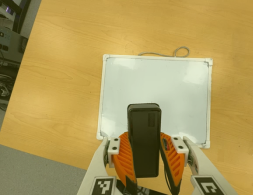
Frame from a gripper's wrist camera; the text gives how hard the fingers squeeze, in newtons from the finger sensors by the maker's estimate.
{"total": 7.9, "left": 7.1, "right": 8.7}